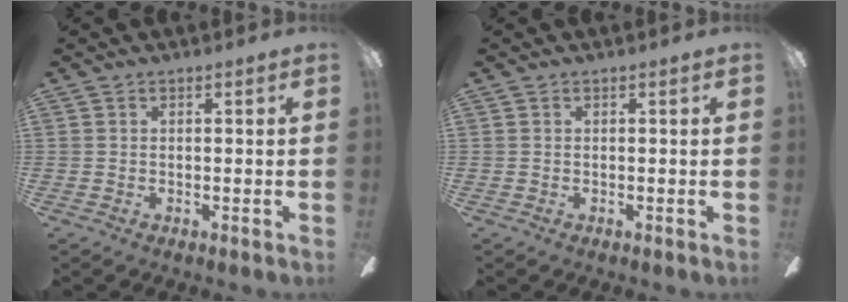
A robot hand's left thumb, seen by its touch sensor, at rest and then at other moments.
{"total": 0.0}